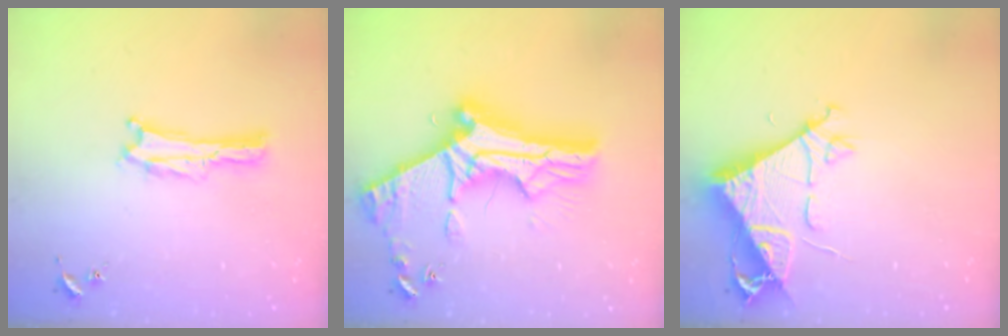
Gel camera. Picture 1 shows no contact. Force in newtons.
{"total": 15.6, "press": 15.6, "slide": 1.5}
{"total": 8.0, "press": 8.0, "slide": 0.7}